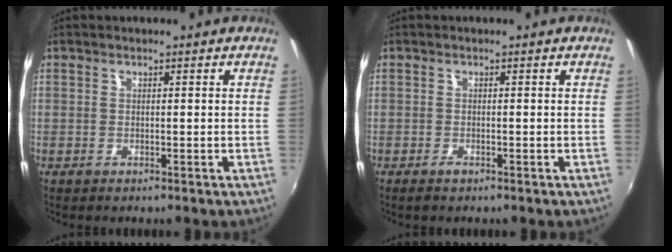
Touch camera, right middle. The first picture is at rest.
{"total": 1.0, "force": [-0.8, 0.3, 0.5], "torque": [-0.009, -0.001, -0.015]}